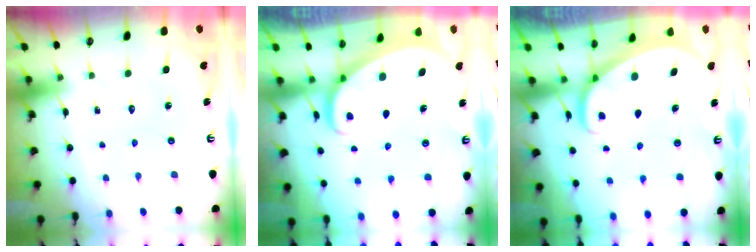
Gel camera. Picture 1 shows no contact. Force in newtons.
{"total": 2.6, "press": 2.5, "slide": 0.3}
{"total": 2.7, "press": 2.6, "slide": 0.2}